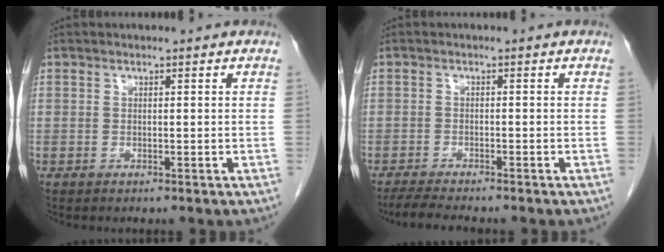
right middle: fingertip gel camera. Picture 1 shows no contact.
{"total": 5.1, "force": [-4.4, 0.3, 2.5], "torque": [-0.042, -0.016, -0.073]}